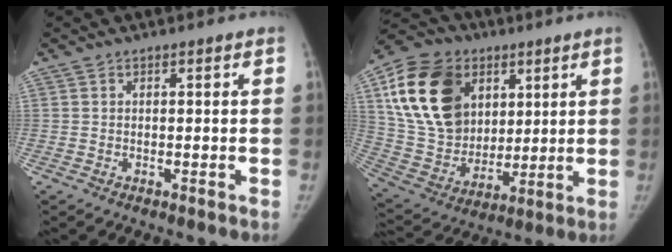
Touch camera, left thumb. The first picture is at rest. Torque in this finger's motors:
{"motor_torque": [1.32, 1.35, 1.69, -1.09, 0.16]}